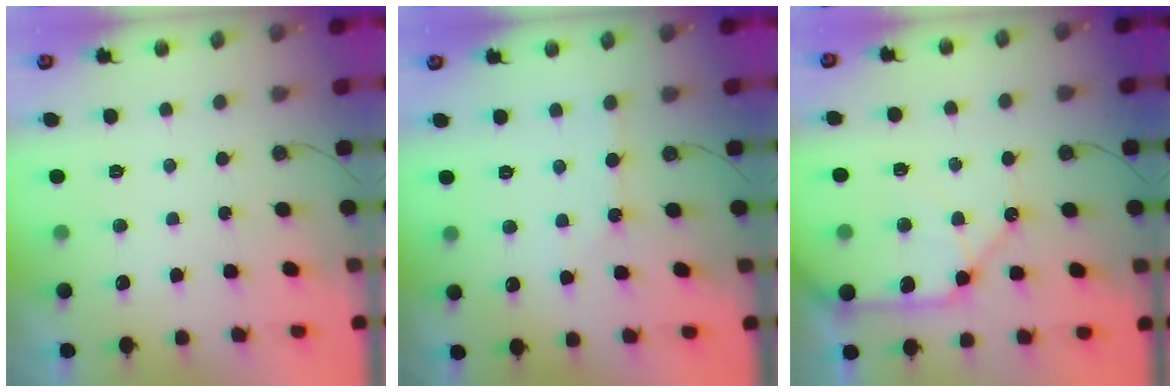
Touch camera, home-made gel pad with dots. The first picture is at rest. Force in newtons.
{"total": 2.6, "press": 2.5, "slide": 0.5}
{"total": 12.4, "press": 12.3, "slide": 1.6}